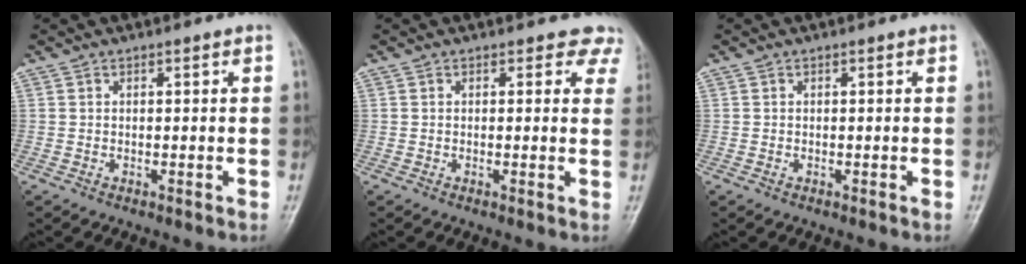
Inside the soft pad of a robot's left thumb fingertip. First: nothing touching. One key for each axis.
{"total": 3.8, "fx": 2.8, "fy": 2.4, "fz": 1.1, "tx": 0.025, "ty": -0.010, "tz": 0.008}
{"total": 0.7, "fx": 0.1, "fy": 0.4, "fz": 0.6, "tx": -0.004, "ty": 0.005, "tz": 0.002}